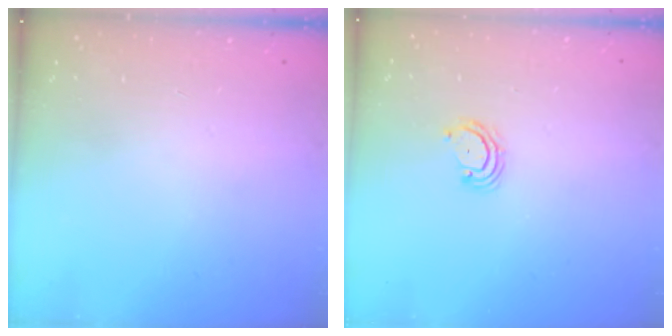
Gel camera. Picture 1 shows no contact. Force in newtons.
{"total": 3.6, "press": 3.6, "slide": 0.4}